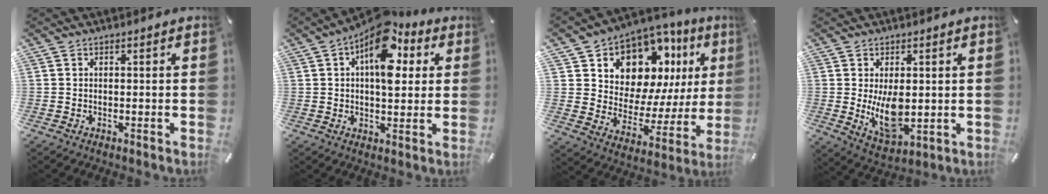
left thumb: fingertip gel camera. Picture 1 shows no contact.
{"total": 14.5, "force": [5.8, 7.8, 10.7], "torque": [-0.146, -0.029, 0.098]}
{"total": 13.0, "force": [8.5, 8.6, 4.8], "torque": [-0.073, -0.083, 0.150]}
{"total": 10.5, "force": [0.3, 5.8, 8.7], "torque": [-0.150, -0.020, 0.009]}